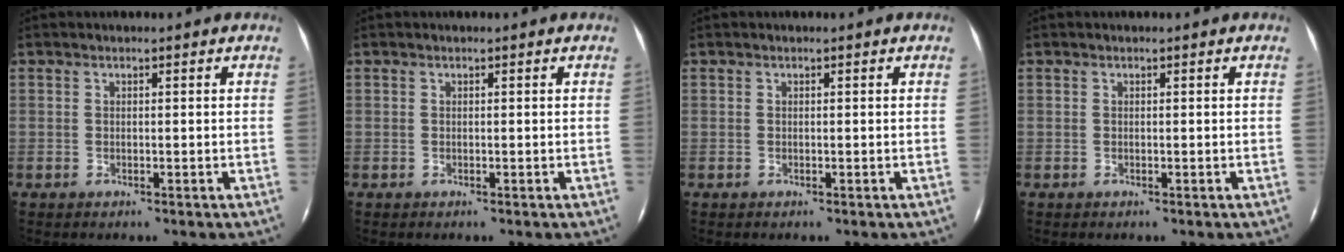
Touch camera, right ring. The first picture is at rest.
{"total": 0.0}
{"total": 0.0}
{"total": 0.0}